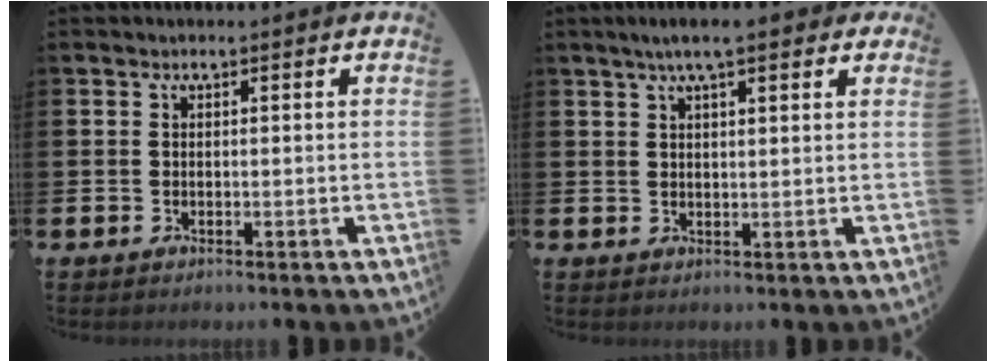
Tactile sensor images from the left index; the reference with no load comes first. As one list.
[{"total": 5.0, "force": [3.8, 1.1, 3.1], "torque": [-0.056, -0.002, 0.064]}]